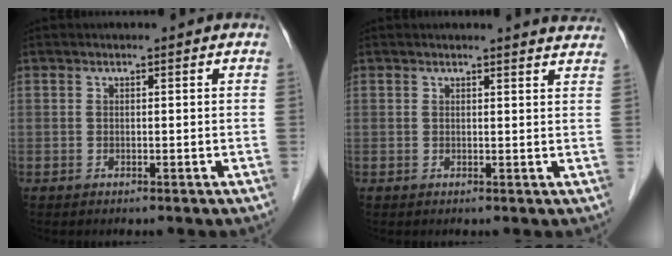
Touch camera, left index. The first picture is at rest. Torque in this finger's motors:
{"motor_torque": [0.35, -0.38, 0.02, 0.00]}